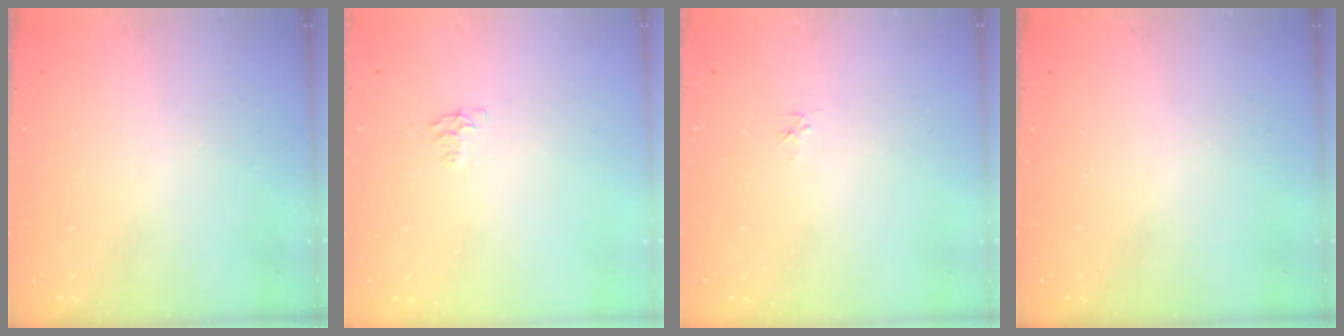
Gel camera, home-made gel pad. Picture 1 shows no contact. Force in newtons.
{"total": 4.5, "press": 4.4, "slide": 0.6}
{"total": 3.6, "press": 3.6, "slide": 0.4}
{"total": 0.0}